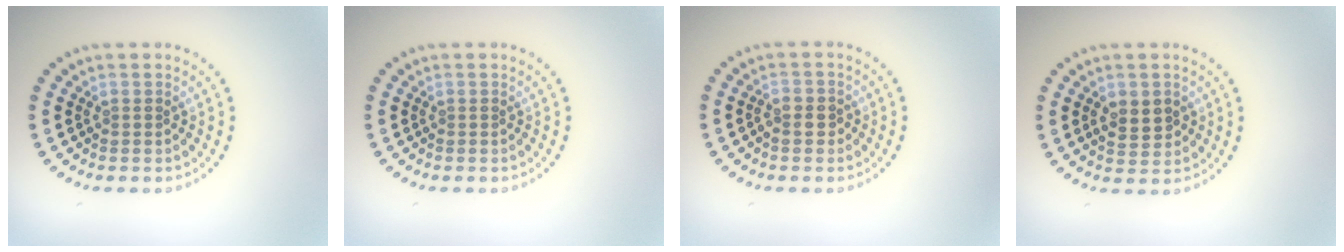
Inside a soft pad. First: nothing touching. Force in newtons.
{"total": 0.0}
{"total": 1.2, "press": 1.1, "slide": 0.3}
{"total": 2.4, "press": 2.4, "slide": 0.2}